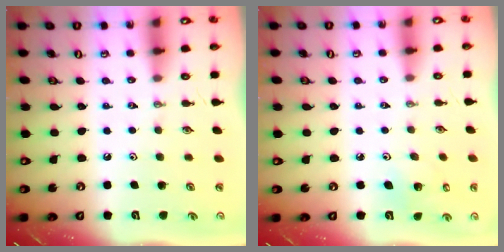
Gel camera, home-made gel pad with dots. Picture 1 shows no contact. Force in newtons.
{"total": 5.2, "press": 5.2, "slide": 0.2}